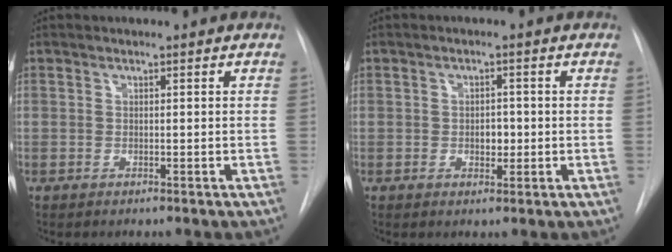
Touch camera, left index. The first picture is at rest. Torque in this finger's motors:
{"motor_torque": [0.43, -0.07, 0.06, 0.05]}